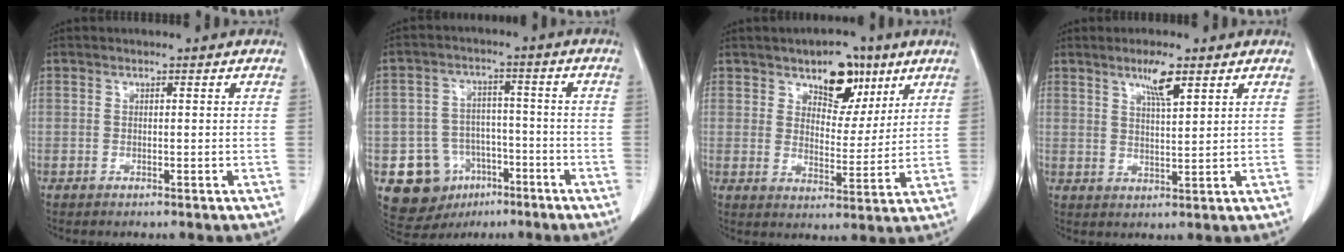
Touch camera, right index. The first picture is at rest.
{"total": 10.5, "force": [-4.8, 8.8, 3.1], "torque": [-0.056, 0.025, -0.063]}
{"total": 8.6, "force": [5.3, 4.7, 4.9], "torque": [-0.065, 0.006, 0.082]}
{"total": 4.7, "force": [3.0, 0.5, 3.6], "torque": [-0.065, -0.002, 0.053]}